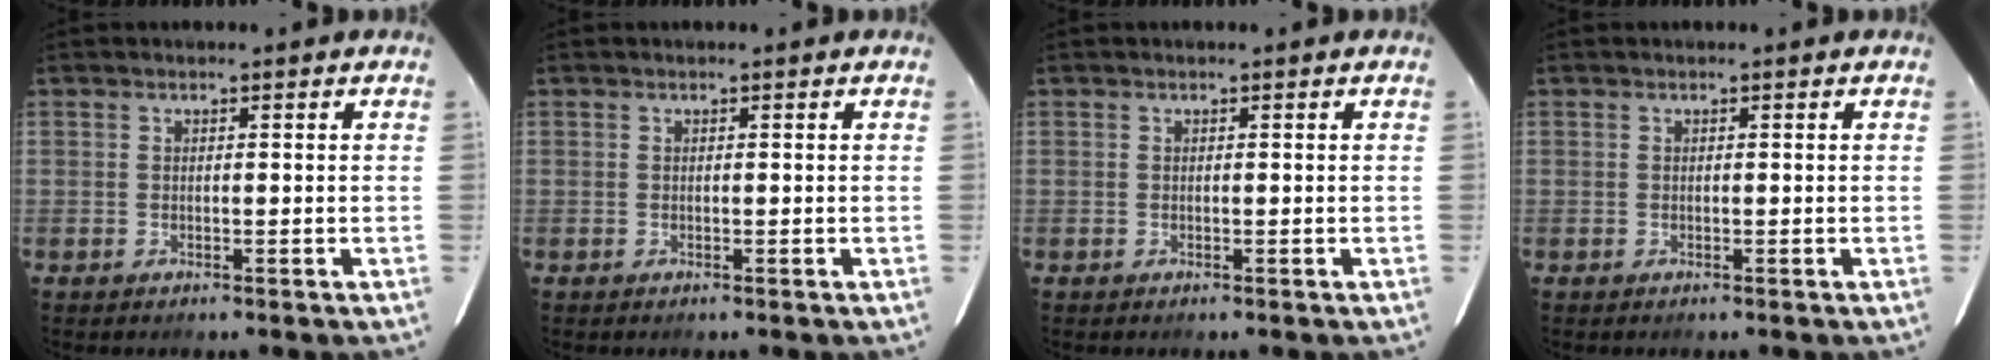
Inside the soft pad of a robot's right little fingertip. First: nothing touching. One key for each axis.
{"total": 0.0}
{"total": 0.0}
{"total": 0.0}